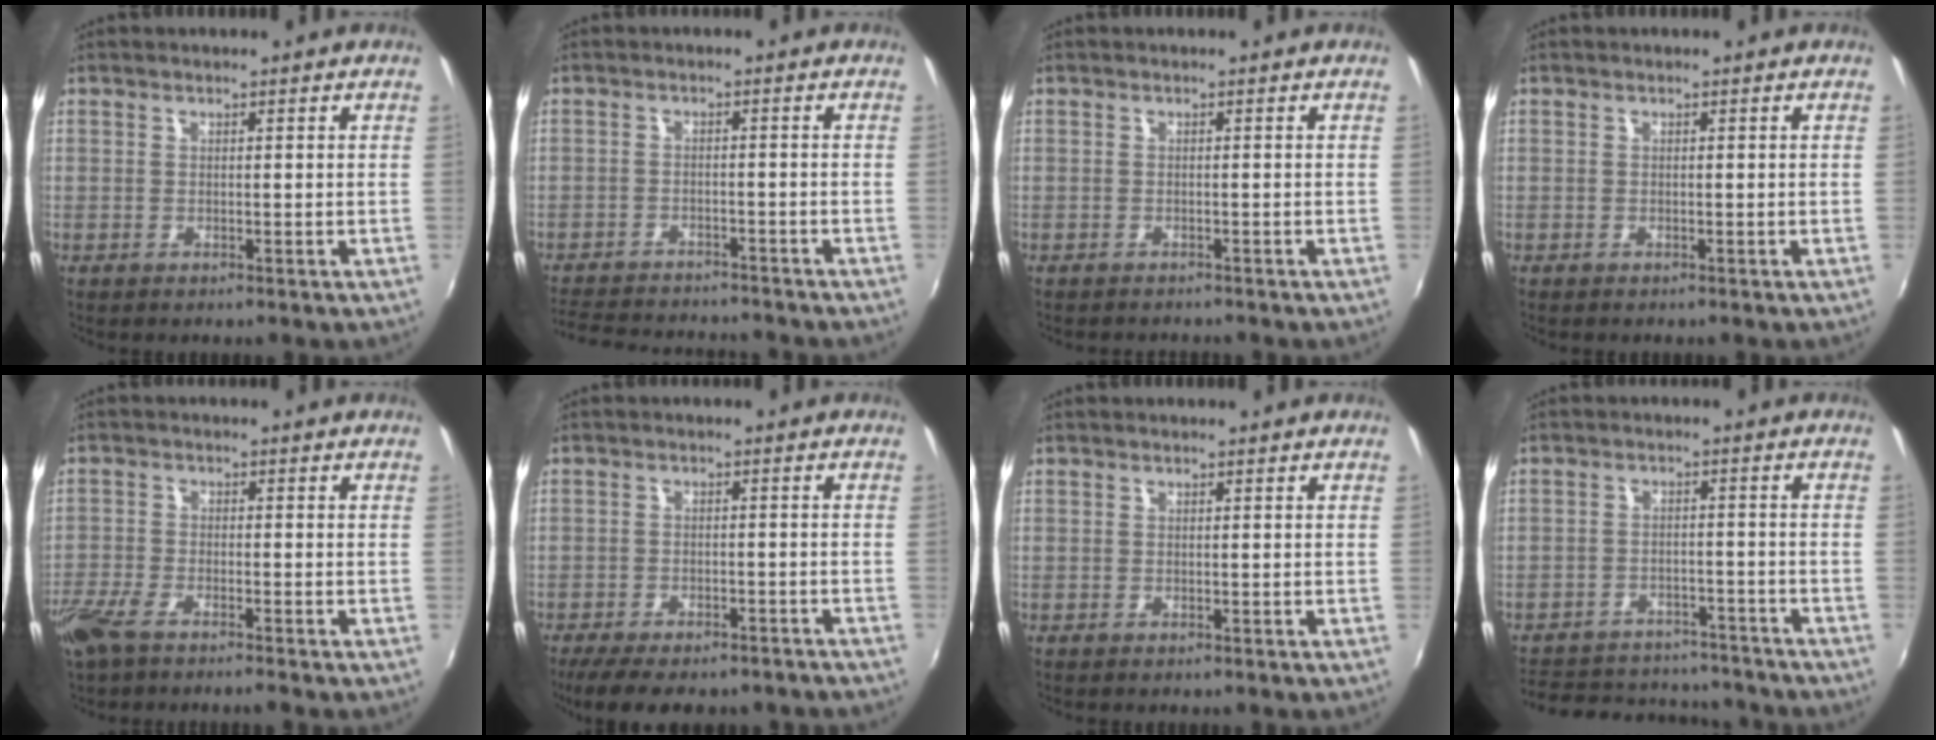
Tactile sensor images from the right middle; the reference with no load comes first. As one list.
[{"total": 13.3, "force": [-12.1, 2.9, 4.8], "torque": [-0.113, -0.008, -0.180]}, {"total": 1.9, "force": [-1.8, 0.4, 0.3], "torque": [-0.013, -0.011, -0.028]}, {"total": 0.0}, {"total": 6.6, "force": [-5.0, 1.6, 3.9], "torque": [-0.105, -0.019, -0.100]}, {"total": 14.0, "force": [-11.6, 4.0, 6.9], "torque": [-0.144, -0.031, -0.162]}, {"total": 0.0}, {"total": 17.4, "force": [-14.6, 7.5, 5.6], "torque": [-0.138, 0.031, -0.188]}]